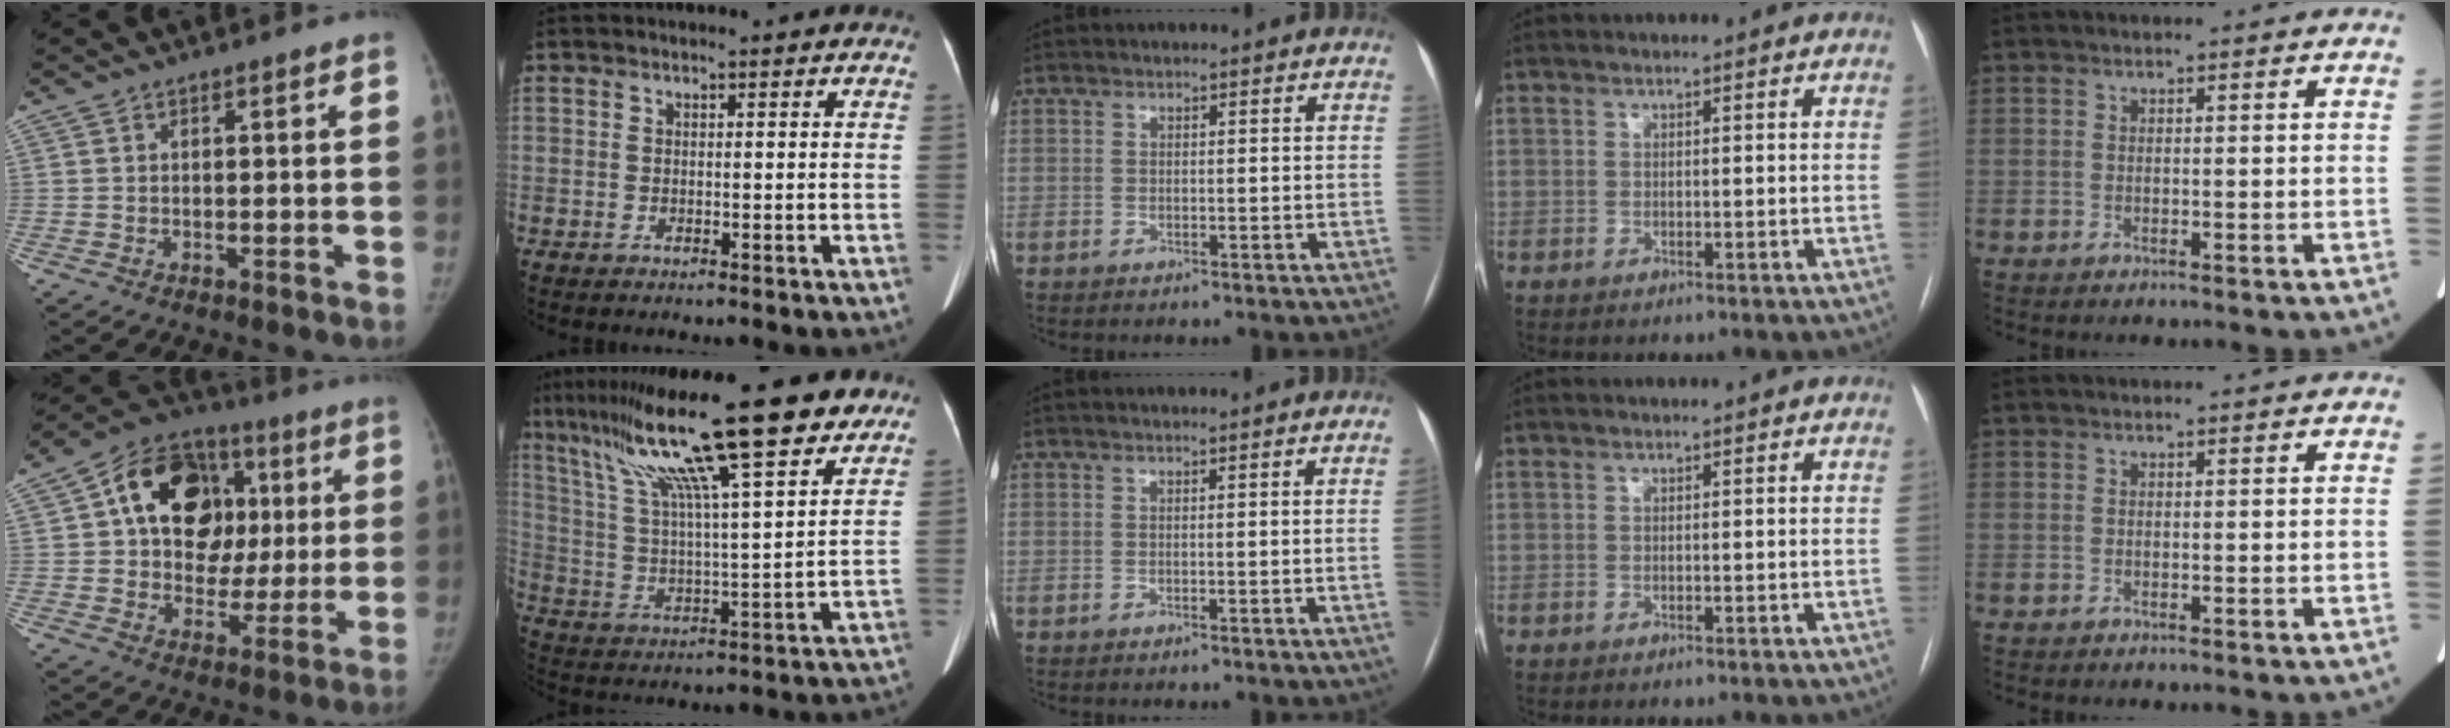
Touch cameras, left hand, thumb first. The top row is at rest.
{"thumb": {"total": 19.8, "force": [4.3, 14.9, 12.4], "torque": [-0.144, 0.020, 0.066]}, "index": {"total": 22.9, "force": [15.4, 2.0, 16.8], "torque": [-0.299, 0.035, 0.258]}, "middle": {"total": 1.5, "force": [-0.2, -0.6, 1.3], "torque": [-0.014, 0.000, -0.003]}}